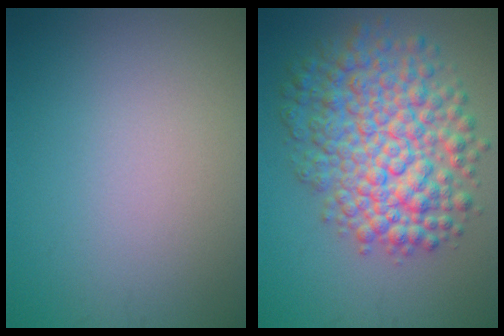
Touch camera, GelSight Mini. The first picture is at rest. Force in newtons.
{"total": 9.0, "press": 9.0, "slide": 0.2}